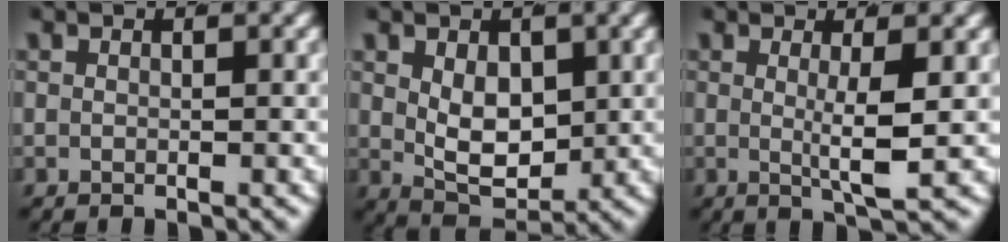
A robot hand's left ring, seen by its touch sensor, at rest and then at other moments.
{"total": 4.6, "force": [0.3, 2.9, 3.6], "torque": [-0.066, -0.029, 0.021]}
{"total": 3.3, "force": [0.2, 0.0, 3.3], "torque": [-0.055, -0.016, 0.009]}